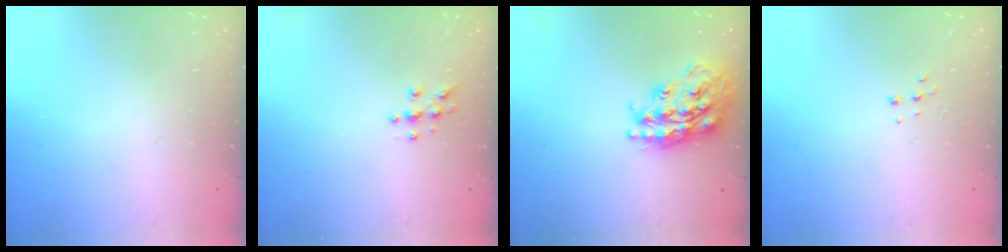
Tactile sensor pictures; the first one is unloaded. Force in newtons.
{"total": 4.0, "press": 3.9, "slide": 0.4}
{"total": 20.8, "press": 20.8, "slide": 1.4}
{"total": 4.6, "press": 4.5, "slide": 0.8}